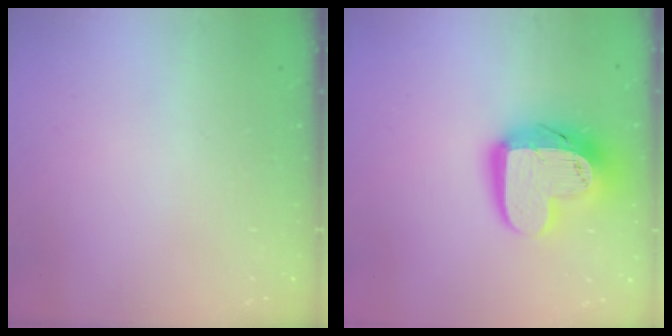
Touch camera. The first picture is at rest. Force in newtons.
{"total": 18.0, "press": 17.9, "slide": 1.2}